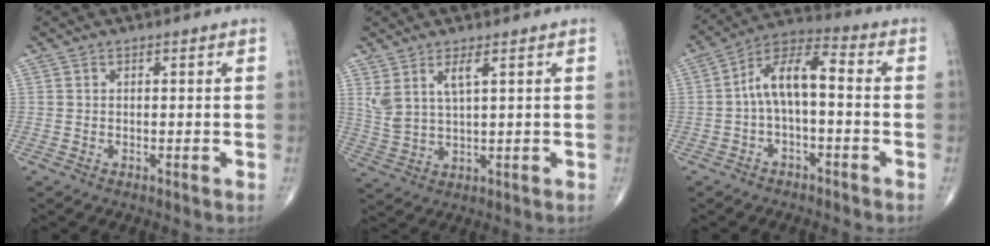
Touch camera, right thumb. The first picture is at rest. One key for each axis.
{"total": 5.6, "fx": 2.8, "fy": 1.5, "fz": 4.6, "tx": -0.104, "ty": -0.018, "tz": 0.066}
{"total": 9.6, "fx": -0.8, "fy": 4.2, "fz": 8.6, "tx": -0.155, "ty": 0.048, "tz": -0.023}